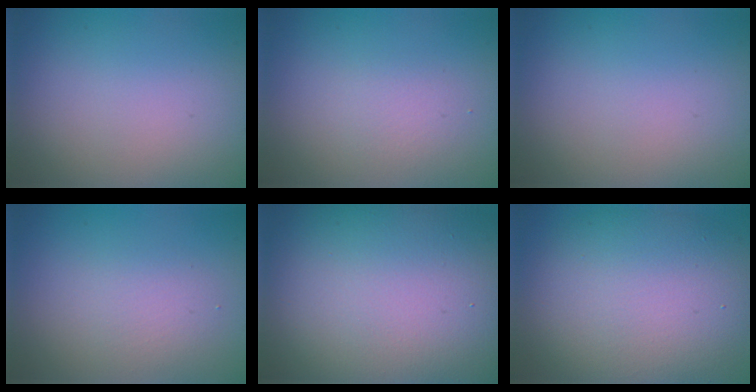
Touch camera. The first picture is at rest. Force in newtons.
{"total": 1.4, "press": 1.4, "slide": 0.0}
{"total": 0.0}
{"total": 2.1, "press": 2.1, "slide": 0.1}
{"total": 20.4, "press": 20.4, "slide": 1.8}
{"total": 10.5, "press": 10.5, "slide": 0.6}